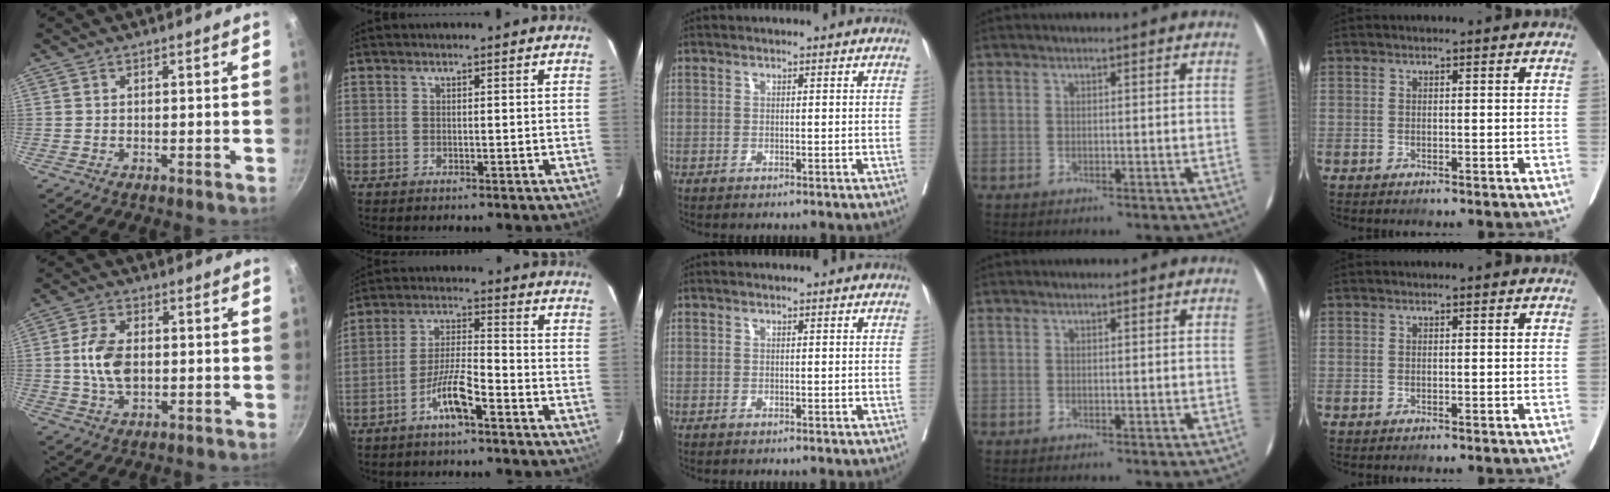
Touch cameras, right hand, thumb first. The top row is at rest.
{"thumb": {"total": 8.6, "force": [0.1, 5.2, 6.8], "torque": [-0.130, 0.004, 0.003]}, "index": {"total": 7.1, "force": [-4.2, 0.9, 5.7], "torque": [-0.116, 0.008, -0.078]}}